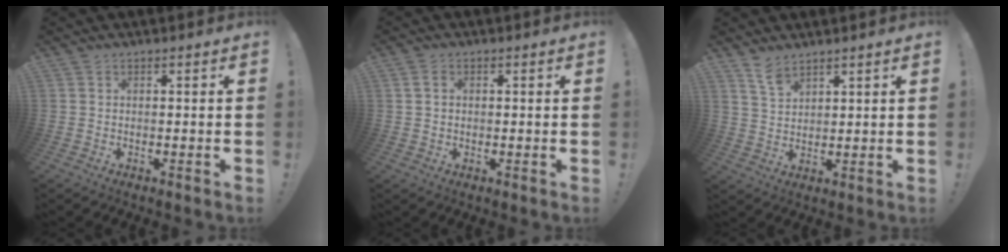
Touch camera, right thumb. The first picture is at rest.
{"total": 2.8, "force": [0.8, 1.9, 1.8], "torque": [-0.039, 0.008, 0.016]}
{"total": 6.1, "force": [4.9, 2.8, 2.6], "torque": [-0.043, -0.029, 0.090]}